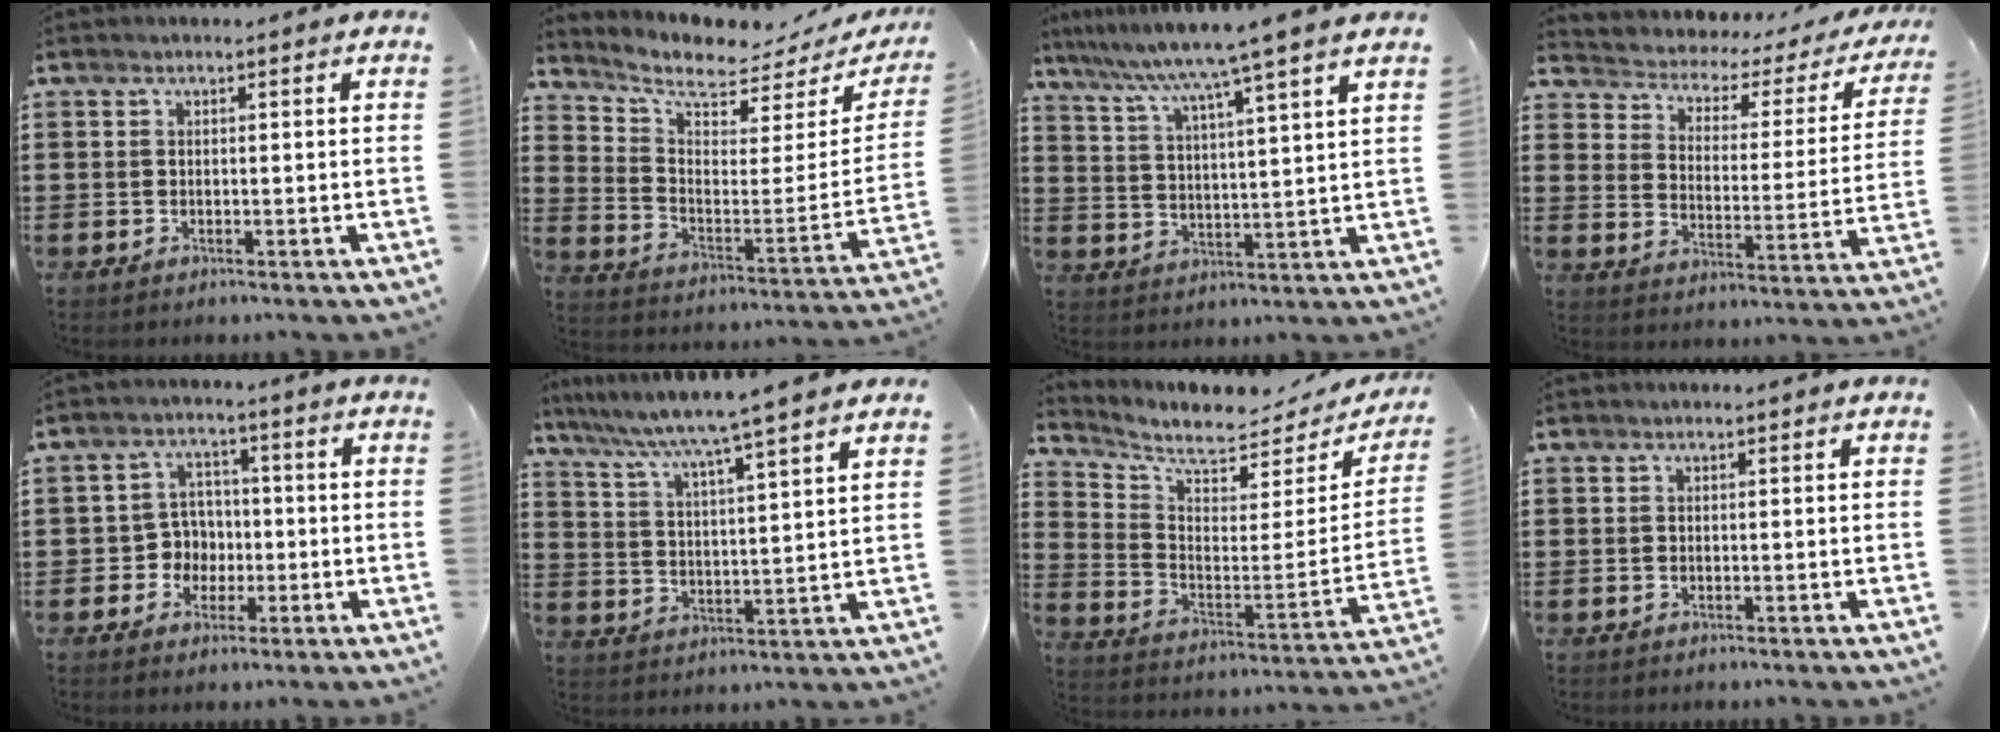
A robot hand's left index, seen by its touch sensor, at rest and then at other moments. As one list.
[{"total": 5.7, "force": [5.0, 1.4, 2.4], "torque": [-0.077, -0.045, 0.084]}, {"total": 6.7, "force": [5.6, -1.7, 3.2], "torque": [-0.085, -0.042, 0.087]}, {"total": 2.4, "force": [1.7, 1.3, 1.0], "torque": [-0.037, -0.020, 0.016]}, {"total": 5.0, "force": [-1.0, 4.7, 1.4], "torque": [-0.043, 0.012, -0.019]}, {"total": 5.6, "force": [4.8, -1.3, 2.6], "torque": [-0.073, -0.040, 0.072]}, {"total": 6.4, "force": [5.7, 1.2, 2.6], "torque": [-0.082, -0.049, 0.097]}, {"total": 0.0}]